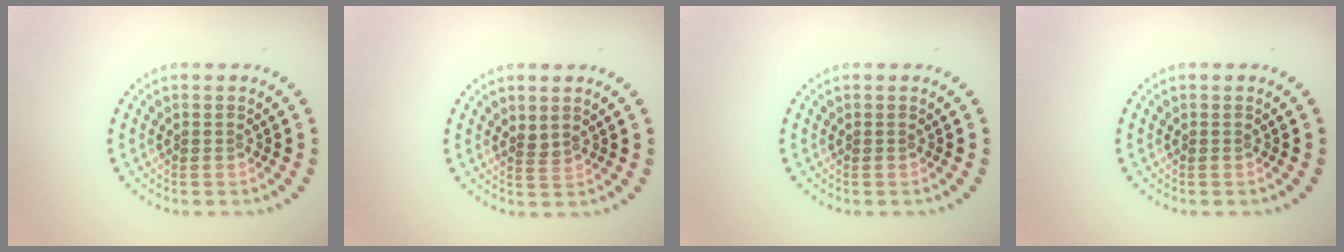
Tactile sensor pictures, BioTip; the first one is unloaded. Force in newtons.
{"total": 0.9, "press": 0.5, "slide": 0.7}
{"total": 0.0}
{"total": 0.0}